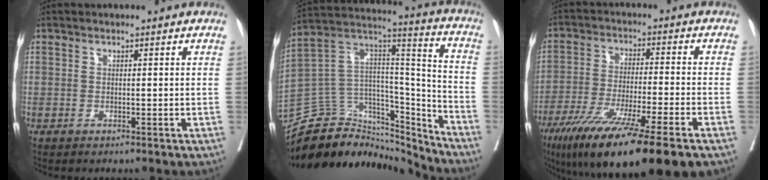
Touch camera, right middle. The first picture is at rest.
{"total": 23.7, "force": [-21.7, 8.2, 5.3], "torque": [-0.128, 0.063, -0.352]}
{"total": 18.9, "force": [-12.7, 0.5, 13.9], "torque": [-0.216, -0.056, -0.210]}